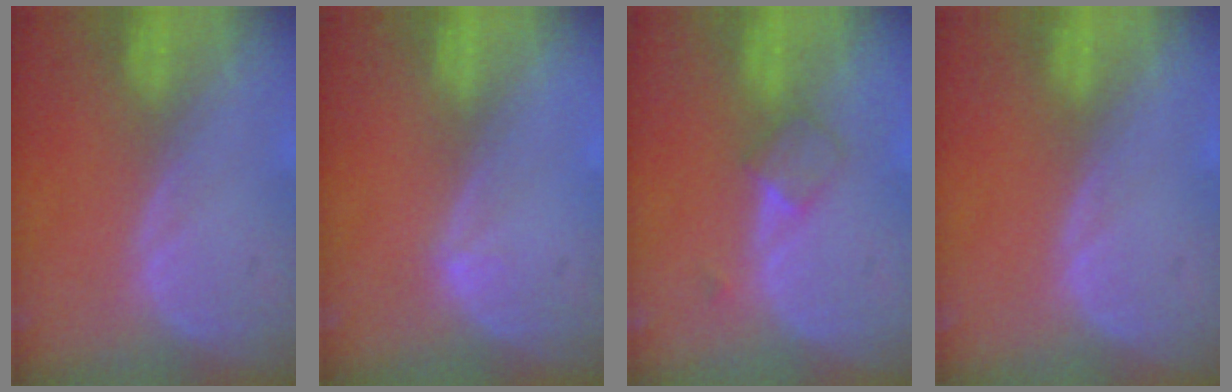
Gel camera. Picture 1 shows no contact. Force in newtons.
{"total": 0.6, "press": 0.4, "slide": 0.5}
{"total": 3.0, "press": 2.7, "slide": 1.2}
{"total": 0.0}